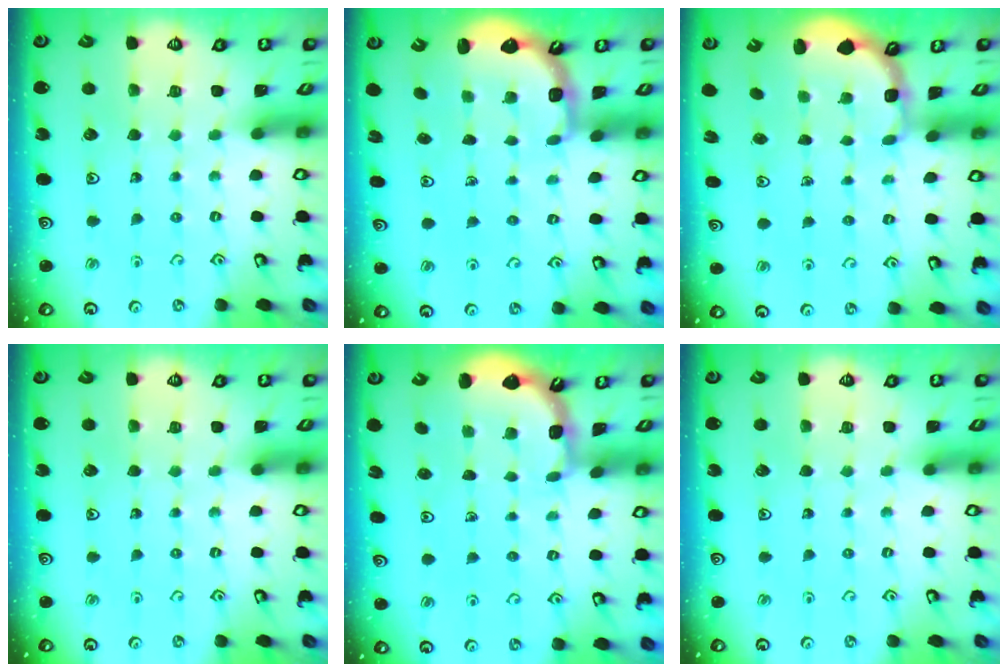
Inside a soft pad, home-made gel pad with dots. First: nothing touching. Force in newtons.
{"total": 2.6, "press": 2.2, "slide": 1.4}
{"total": 2.6, "press": 2.0, "slide": 1.7}
{"total": 0.0}
{"total": 1.9, "press": 1.9, "slide": 0.2}
{"total": 0.0}